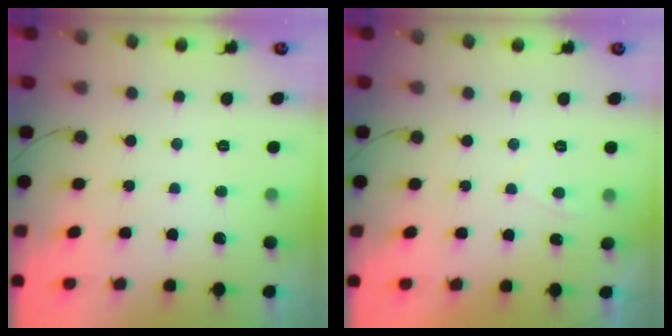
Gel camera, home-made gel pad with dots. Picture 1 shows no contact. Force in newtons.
{"total": 0.9, "press": 0.7, "slide": 0.5}